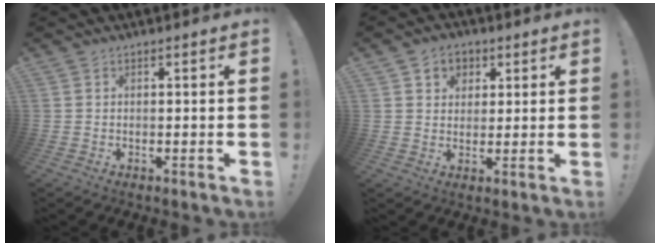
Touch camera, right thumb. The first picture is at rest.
{"total": 6.1, "force": [2.2, 5.4, 1.6], "torque": [-0.019, -0.010, 0.042]}